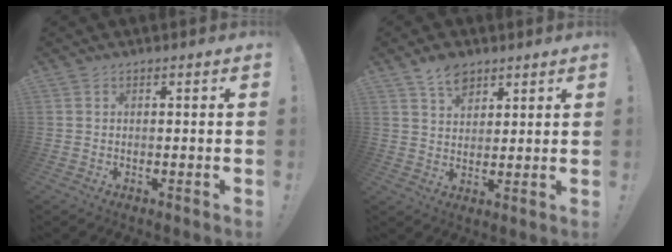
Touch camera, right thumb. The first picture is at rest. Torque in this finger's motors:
{"motor_torque": [-0.65, 0.54, 0.17, 0.04, -0.01]}